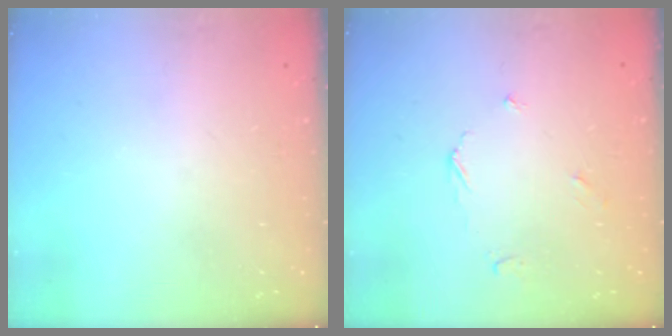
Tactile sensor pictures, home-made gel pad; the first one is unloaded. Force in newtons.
{"total": 3.5, "press": 3.5, "slide": 0.5}